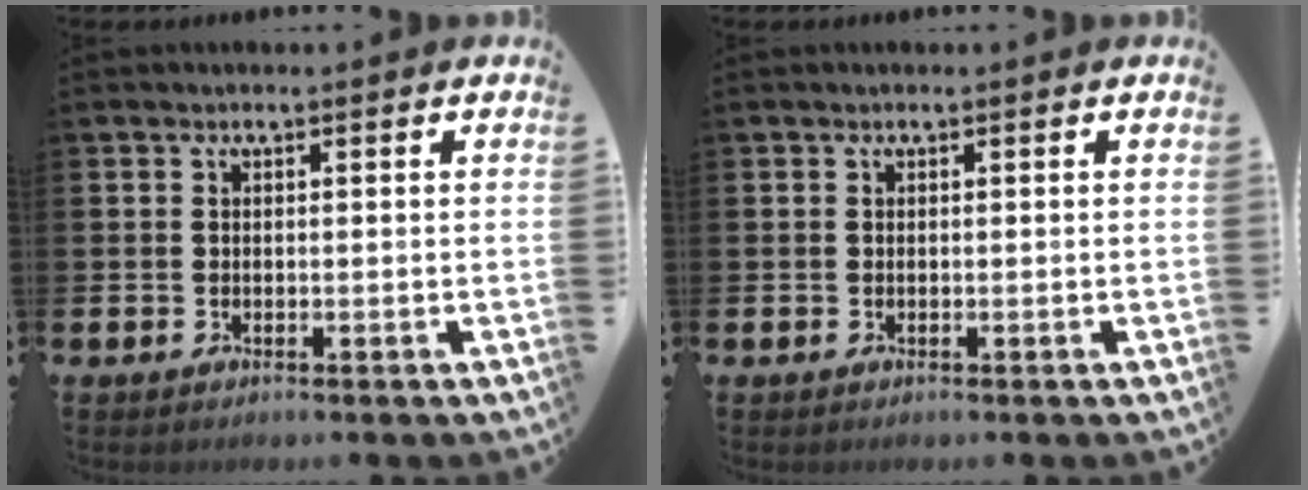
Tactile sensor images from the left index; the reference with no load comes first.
{"total": 0.0}